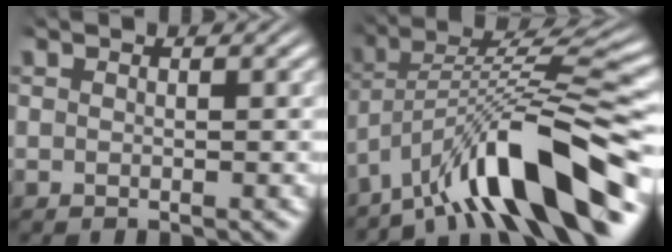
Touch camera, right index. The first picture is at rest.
{"total": 8.1, "force": [-3.0, 2.4, 7.1], "torque": [-0.119, -0.002, -0.040]}